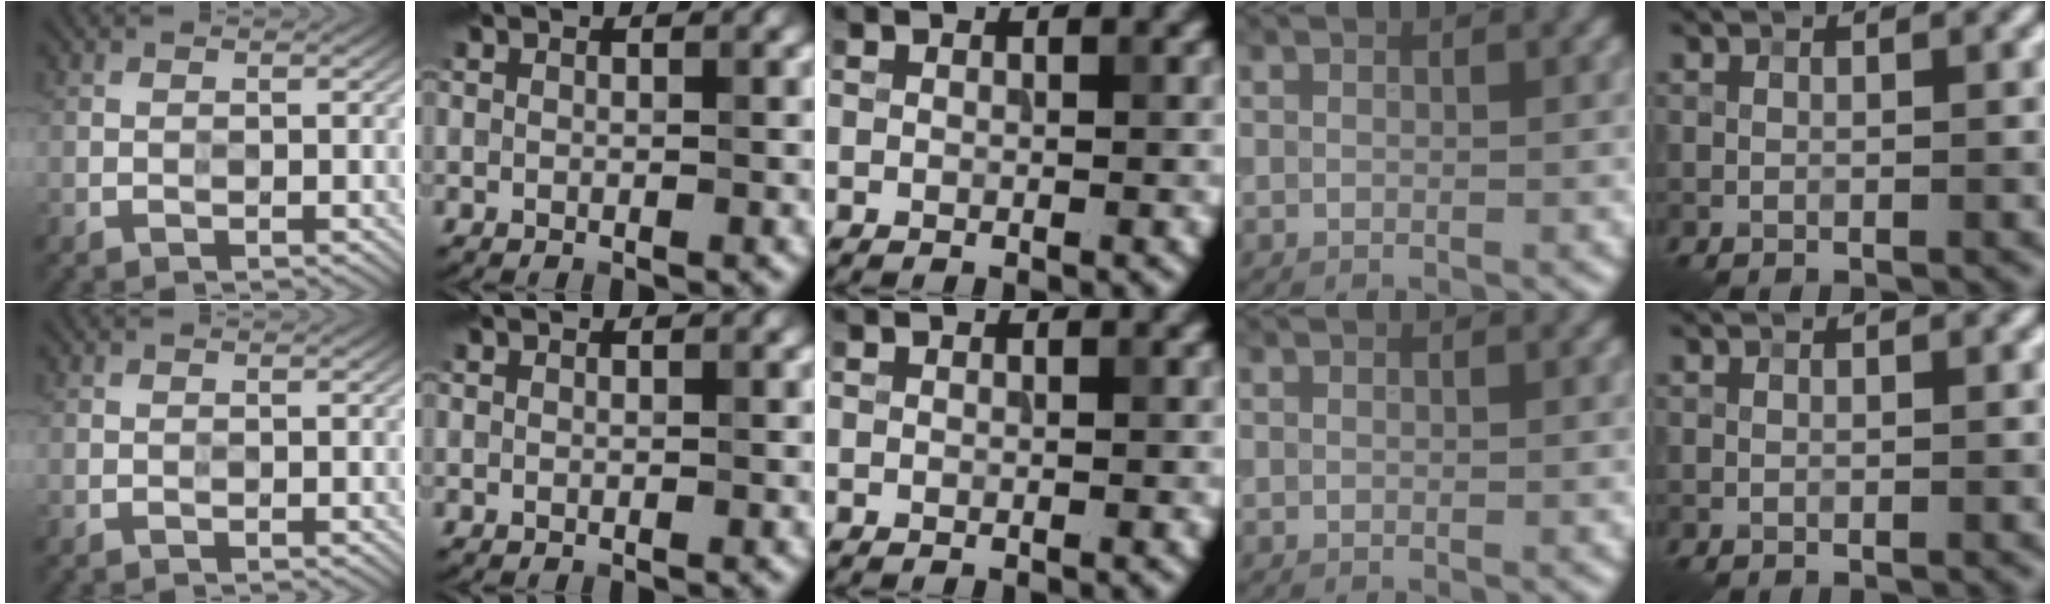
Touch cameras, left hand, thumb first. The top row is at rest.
{}